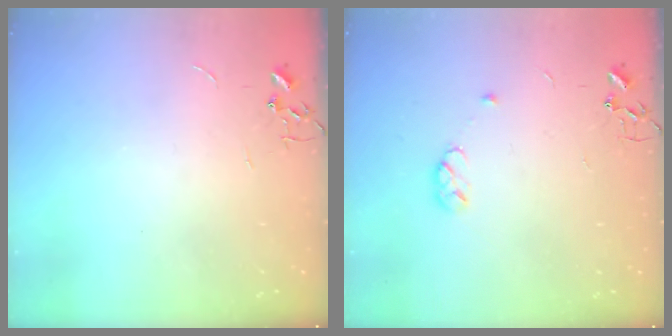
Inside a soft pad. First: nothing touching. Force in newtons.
{"total": 4.6, "press": 4.6, "slide": 0.7}